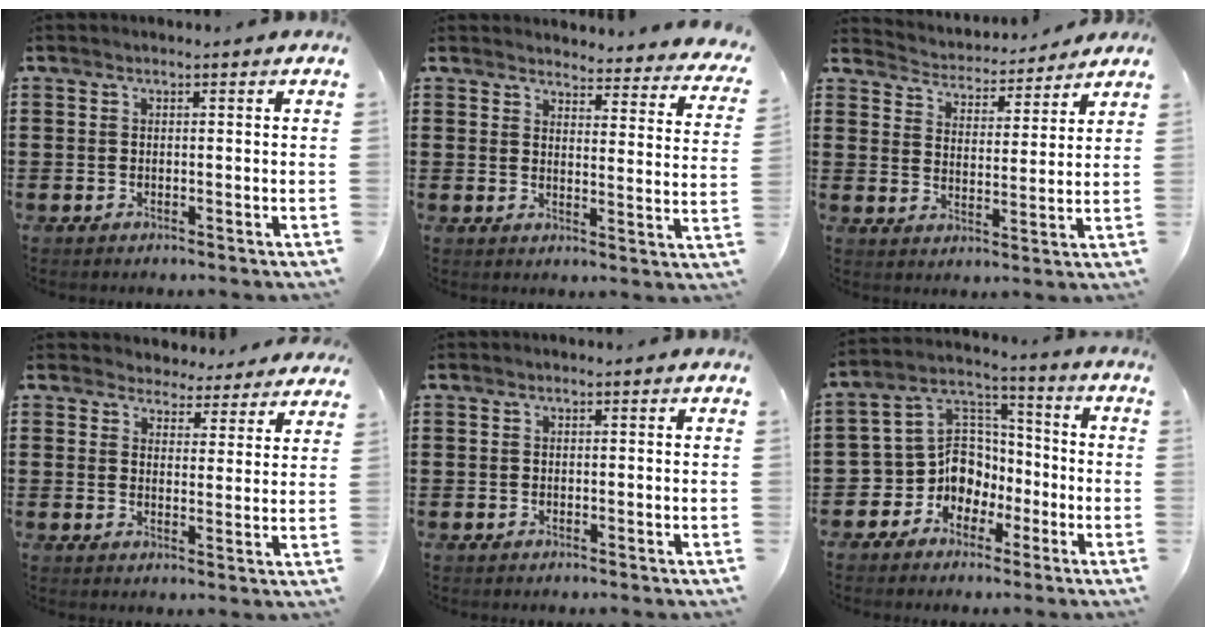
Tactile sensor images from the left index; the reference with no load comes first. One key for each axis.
{"total": 3.8, "fx": 3.7, "fy": 0.4, "fz": 0.8, "tx": -0.026, "ty": -0.029, "tz": 0.062}
{"total": 3.8, "fx": 3.7, "fy": 0.5, "fz": -0.3, "tx": -0.020, "ty": -0.028, "tz": 0.059}
{"total": 4.2, "fx": 4.0, "fy": 1.1, "fz": 0.1, "tx": -0.022, "ty": -0.019, "tz": 0.072}
{"total": 0.0}
{"total": 8.7, "fx": -2.8, "fy": 7.7, "fz": 2.6, "tx": -0.091, "ty": -0.001, "tz": -0.055}